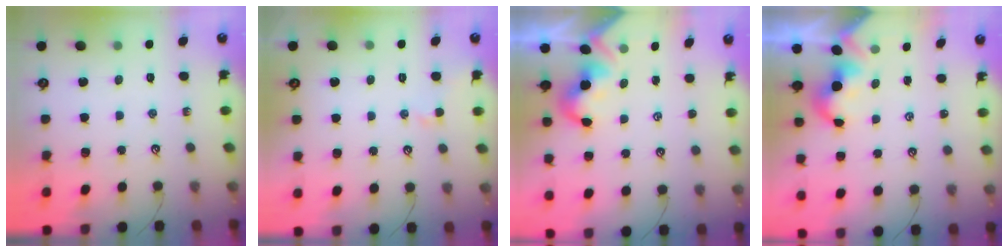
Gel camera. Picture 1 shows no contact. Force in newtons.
{"total": 1.3, "press": 1.3, "slide": 0.4}
{"total": 2.1, "press": 2.0, "slide": 0.5}
{"total": 2.0, "press": 1.9, "slide": 0.4}